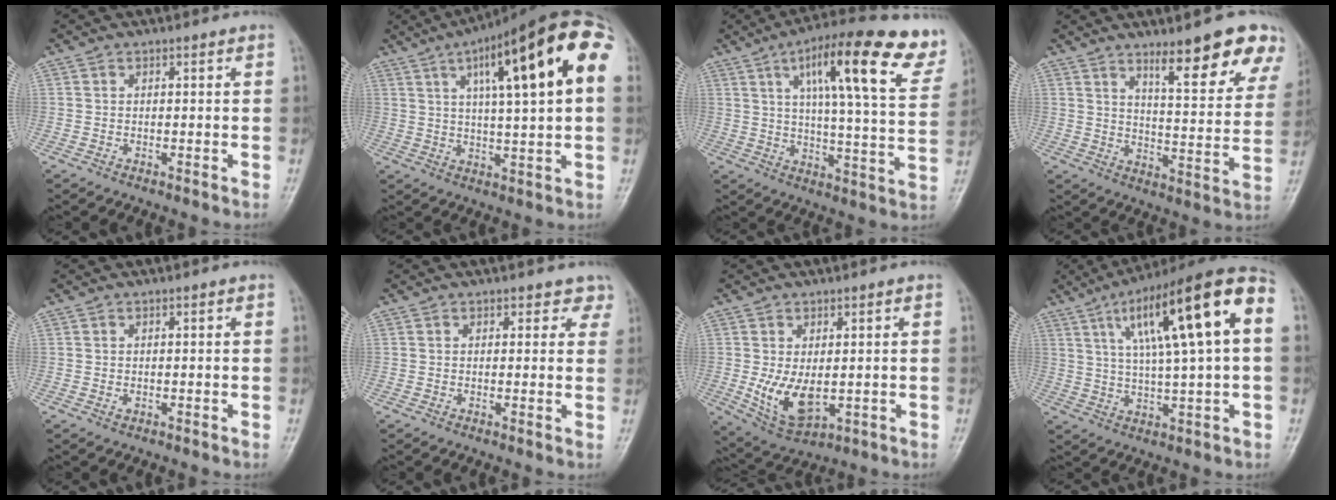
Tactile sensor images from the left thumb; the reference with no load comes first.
{"total": 21.0, "force": [6.5, 4.6, 19.4], "torque": [-0.282, 0.024, 0.089]}
{"total": 22.5, "force": [11.9, 5.5, 18.3], "torque": [-0.235, -0.024, 0.167]}
{"total": 15.4, "force": [10.1, 3.7, 11.0], "torque": [-0.102, -0.063, 0.142]}
{"total": 0.7, "force": [-0.1, 0.5, 0.5], "torque": [-0.007, 0.004, 0.000]}
{"total": 2.8, "force": [2.1, 1.8, 0.6], "torque": [0.030, -0.008, 0.011]}
{"total": 8.5, "force": [-0.6, 4.8, 7.0], "torque": [-0.122, -0.011, 0.006]}
{"total": 20.5, "force": [5.4, 4.1, 19.3], "torque": [-0.308, 0.022, 0.080]}